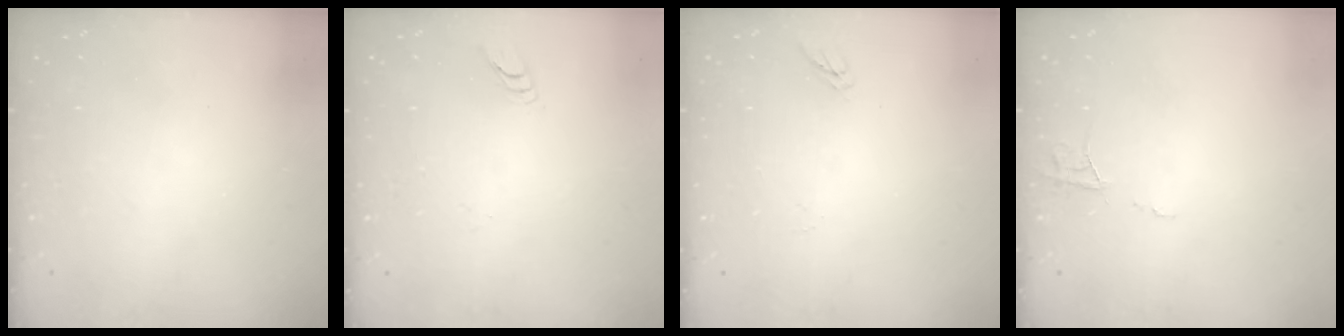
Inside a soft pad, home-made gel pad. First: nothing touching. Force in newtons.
{"total": 2.8, "press": 2.8, "slide": 0.2}
{"total": 4.7, "press": 4.6, "slide": 0.4}
{"total": 5.6, "press": 5.6, "slide": 0.3}